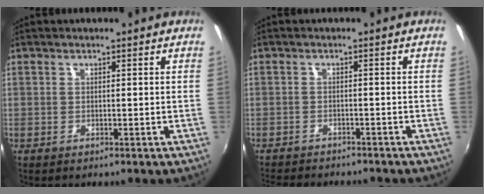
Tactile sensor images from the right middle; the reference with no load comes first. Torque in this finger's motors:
{"motor_torque": [0.65, -0.71, 0.10, 0.06]}